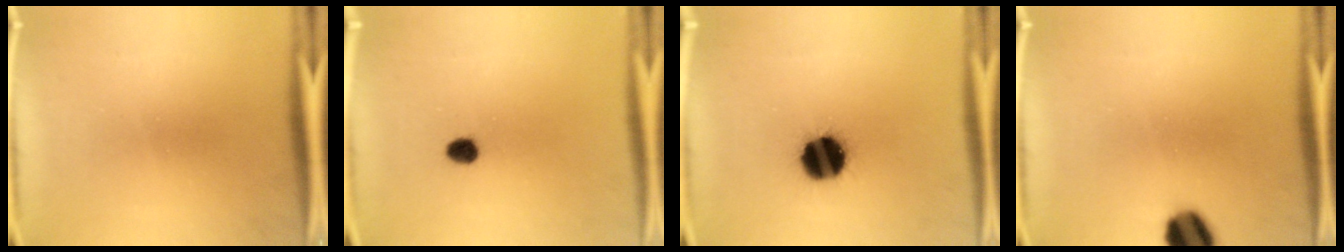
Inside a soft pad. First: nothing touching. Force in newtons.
{"total": 2.8}
{"total": 14.5}
{"total": 8.4}